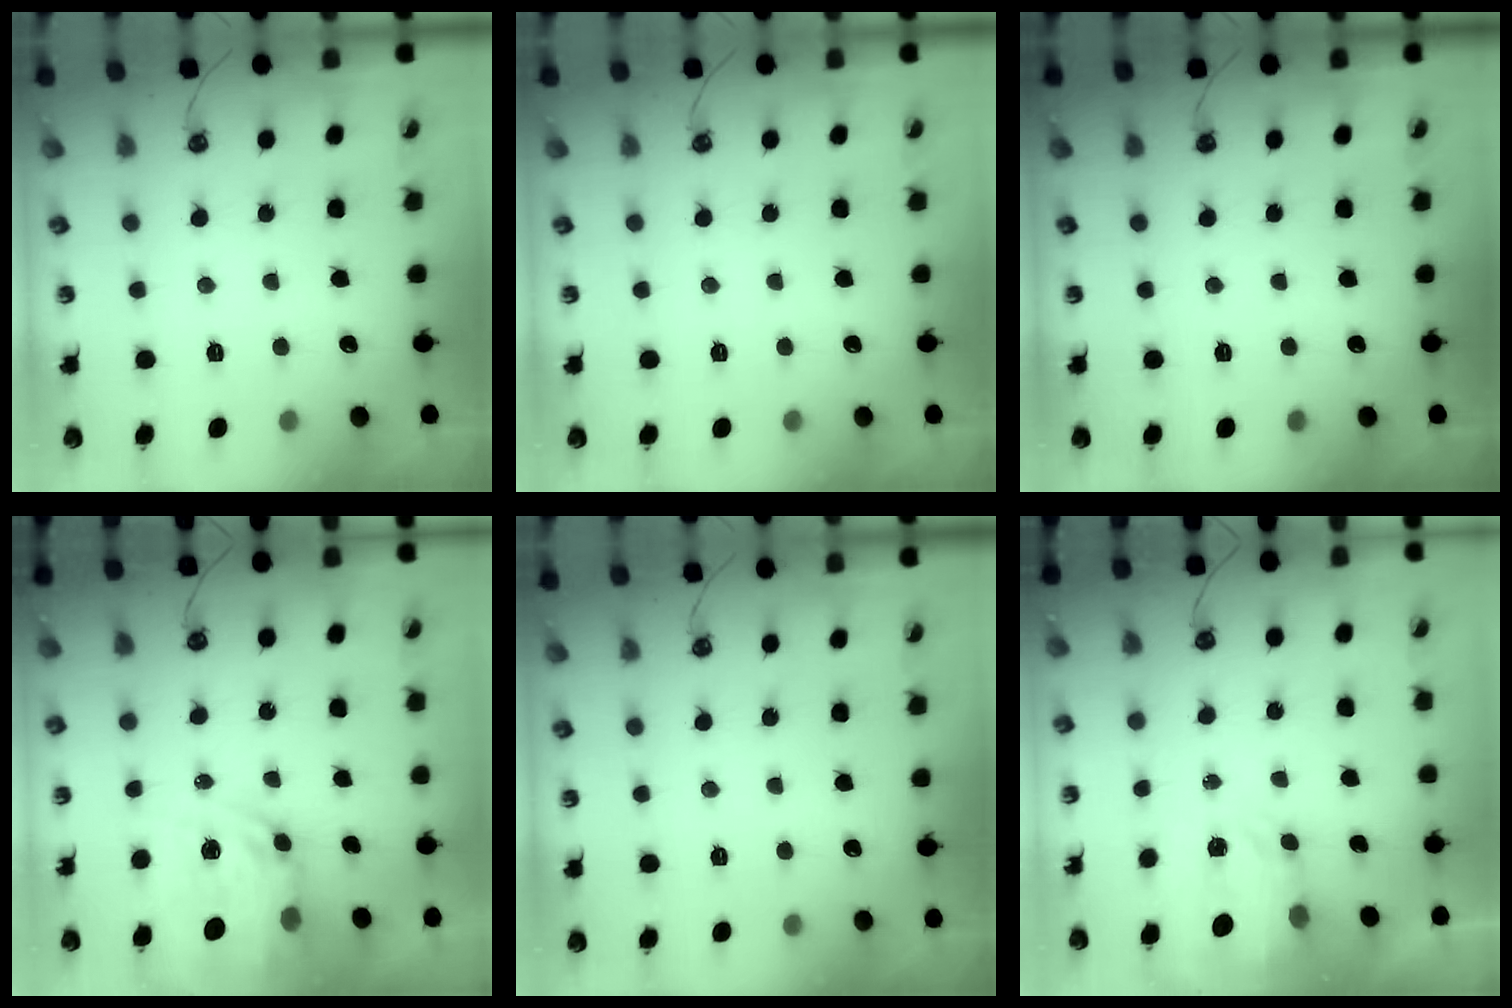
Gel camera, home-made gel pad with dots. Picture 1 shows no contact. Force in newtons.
{"total": 0.0}
{"total": 0.0}
{"total": 12.3, "press": 12.3, "slide": 1.0}
{"total": 0.0}
{"total": 4.0, "press": 3.9, "slide": 0.6}